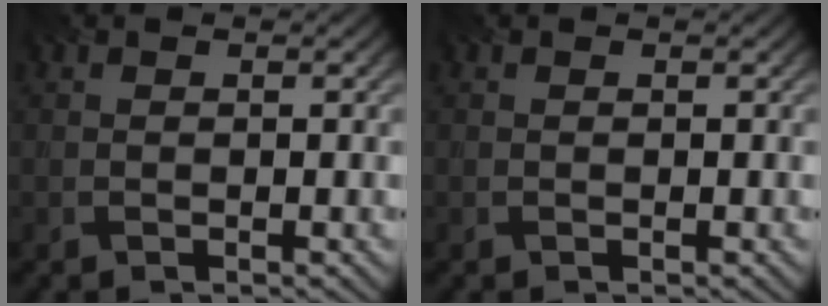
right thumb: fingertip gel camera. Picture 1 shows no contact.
{"total": 0.0}